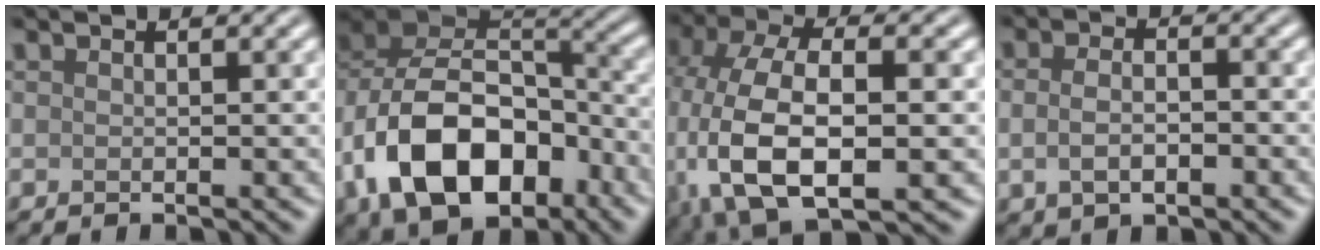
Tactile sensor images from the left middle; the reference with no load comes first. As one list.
[{"total": 14.0, "force": [-4.8, 9.4, 9.2], "torque": [-0.174, -0.001, -0.083]}, {"total": 12.0, "force": [-2.5, 6.6, 9.7], "torque": [-0.212, -0.013, -0.040]}, {"total": 3.4, "force": [-0.7, 2.0, 2.6], "torque": [-0.052, -0.005, -0.014]}]